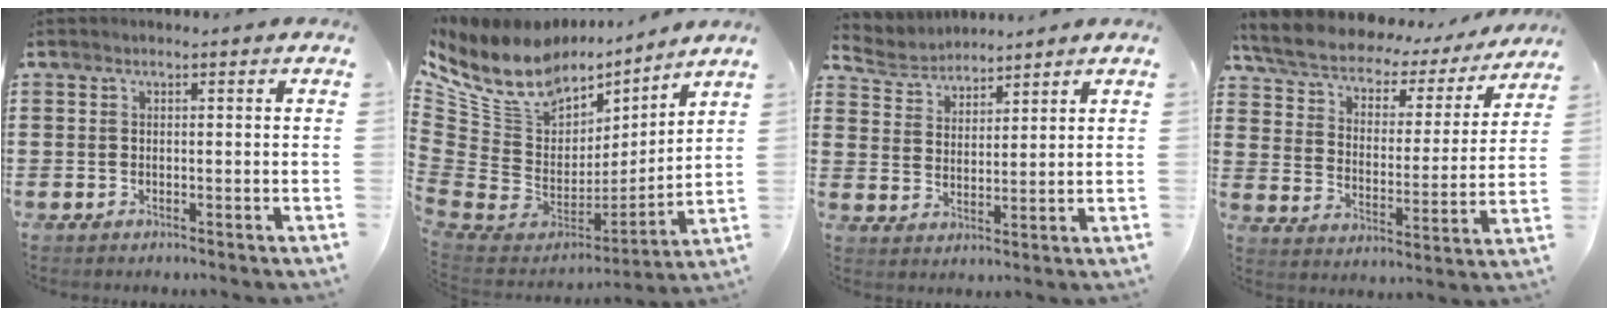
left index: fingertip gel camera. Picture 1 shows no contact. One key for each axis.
{"total": 11.3, "fx": 7.1, "fy": 7.0, "fz": 5.4, "tx": -0.160, "ty": -0.054, "tz": 0.126}
{"total": 4.0, "fx": 3.8, "fy": 1.2, "fz": -0.3, "tx": -0.015, "ty": -0.015, "tz": 0.068}
{"total": 5.6, "fx": 4.9, "fy": 1.8, "fz": 2.1, "tx": -0.065, "ty": -0.038, "tz": 0.080}